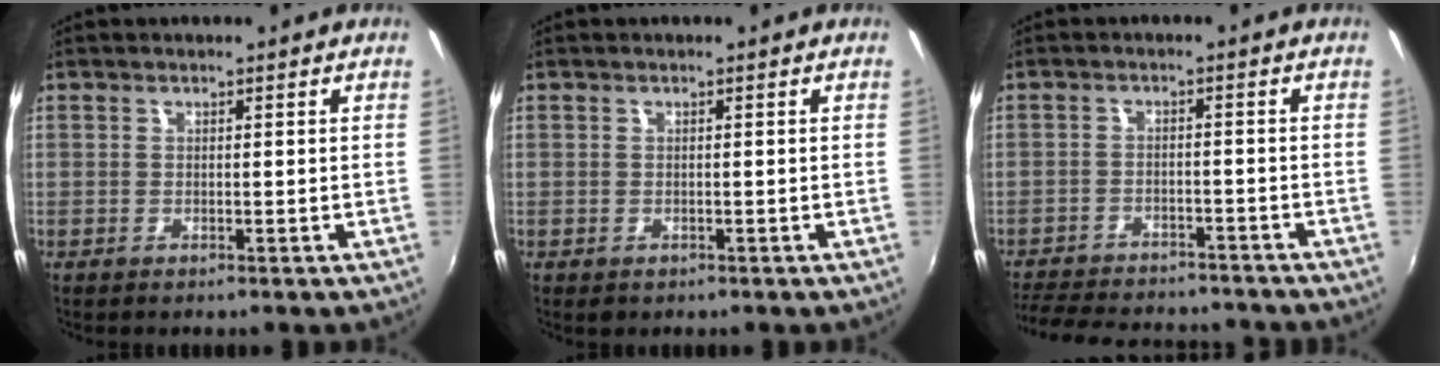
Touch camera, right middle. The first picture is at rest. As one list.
[{"total": 0.7, "force": [-0.3, 0.6, 0.2], "torque": [-0.002, -0.004, -0.005]}, {"total": 16.9, "force": [-14.7, 5.0, 6.5], "torque": [-0.148, -0.005, -0.208]}]